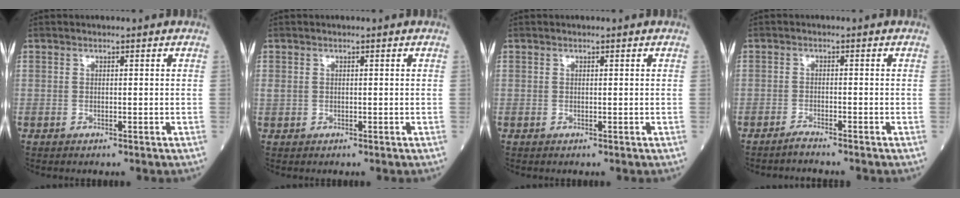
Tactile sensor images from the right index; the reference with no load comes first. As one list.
[{"total": 1.0, "force": [0.2, 0.9, 0.5], "torque": [-0.014, 0.011, 0.009]}, {"total": 0.0}, {"total": 1.7, "force": [-1.6, -0.3, 0.4], "torque": [-0.012, -0.003, -0.030]}]